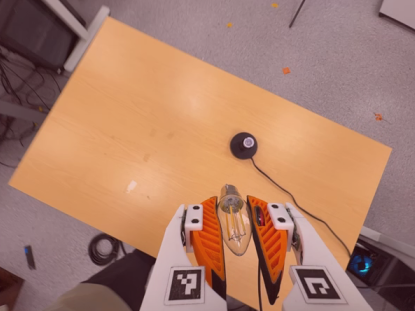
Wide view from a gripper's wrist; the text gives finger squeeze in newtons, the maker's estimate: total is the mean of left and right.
{"total": 18.7, "left": 20.6, "right": 16.9}